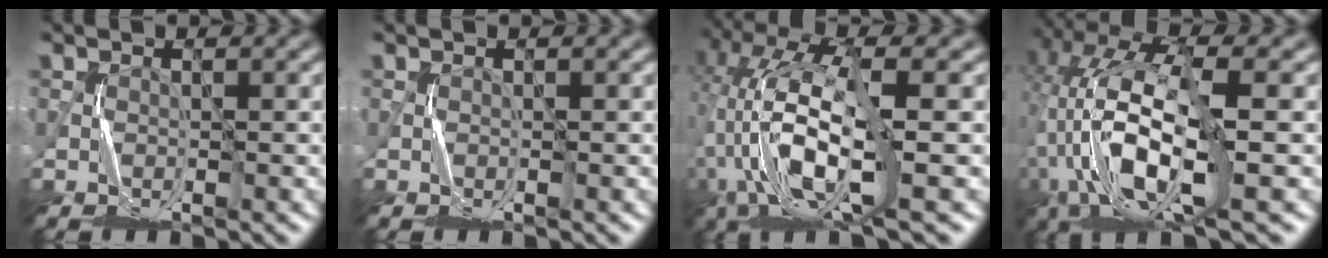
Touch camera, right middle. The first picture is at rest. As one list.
[{"total": 0.0}, {"total": 11.8, "force": [-1.8, 4.2, 10.9], "torque": [-0.227, 0.006, -0.040]}, {"total": 12.9, "force": [-2.5, 5.2, 11.6], "torque": [-0.251, 0.005, -0.052]}]